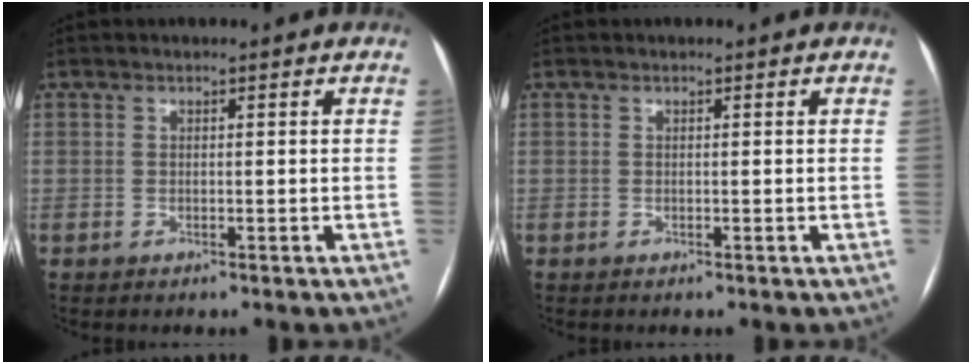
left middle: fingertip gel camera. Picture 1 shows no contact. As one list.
[{"total": 0.0}]